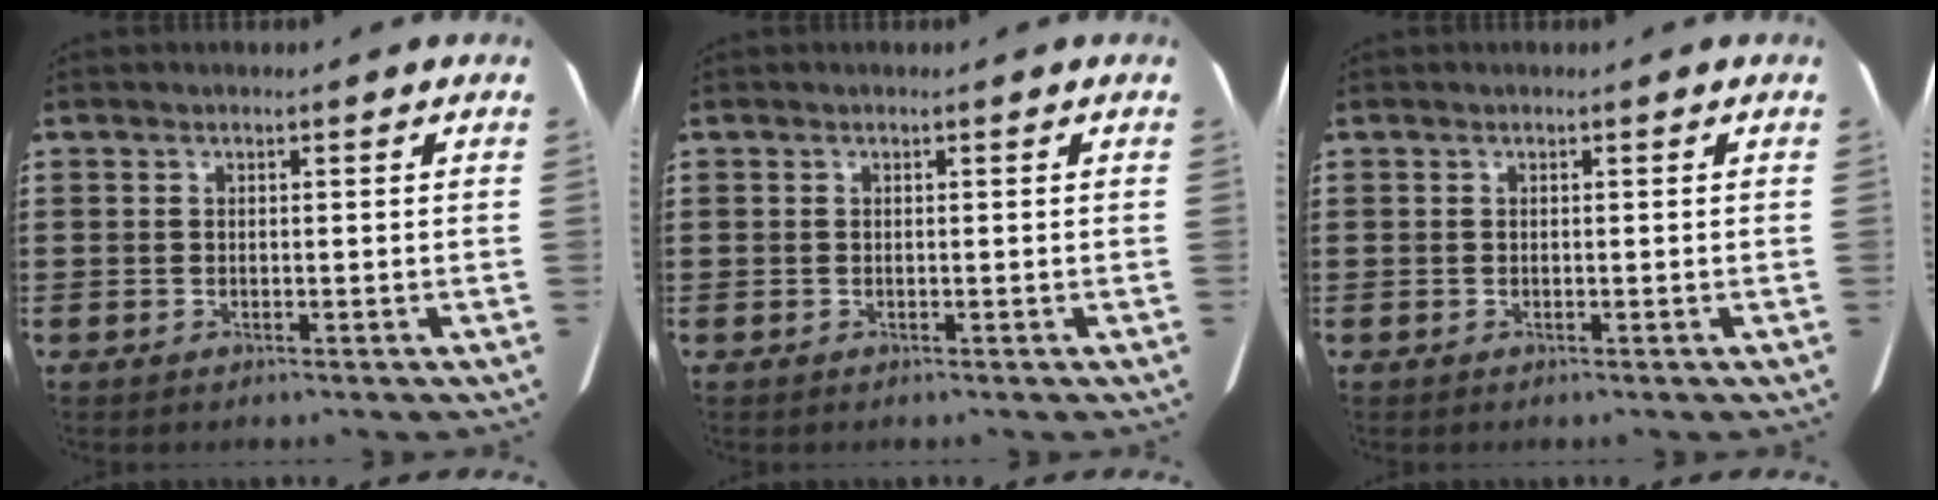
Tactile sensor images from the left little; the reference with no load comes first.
{"total": 0.0}
{"total": 0.0}